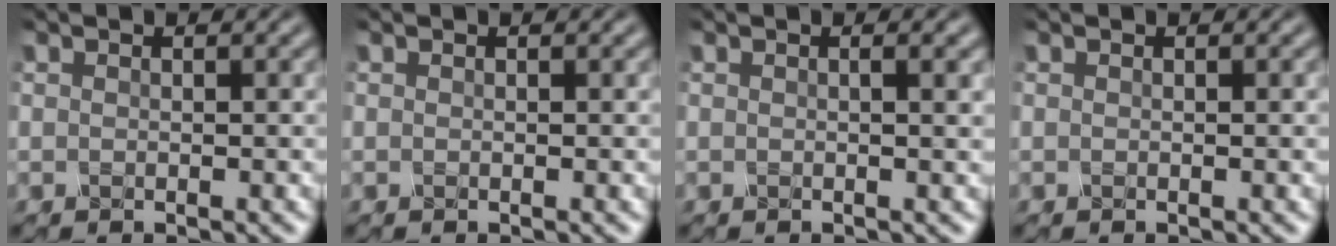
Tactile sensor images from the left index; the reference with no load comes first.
{"total": 0.0}
{"total": 3.0, "force": [1.0, 1.5, 2.4], "torque": [-0.009, 0.023, -0.007]}
{"total": 0.7, "force": [0.1, 0.3, 0.6], "torque": [0.001, -0.003, -0.002]}